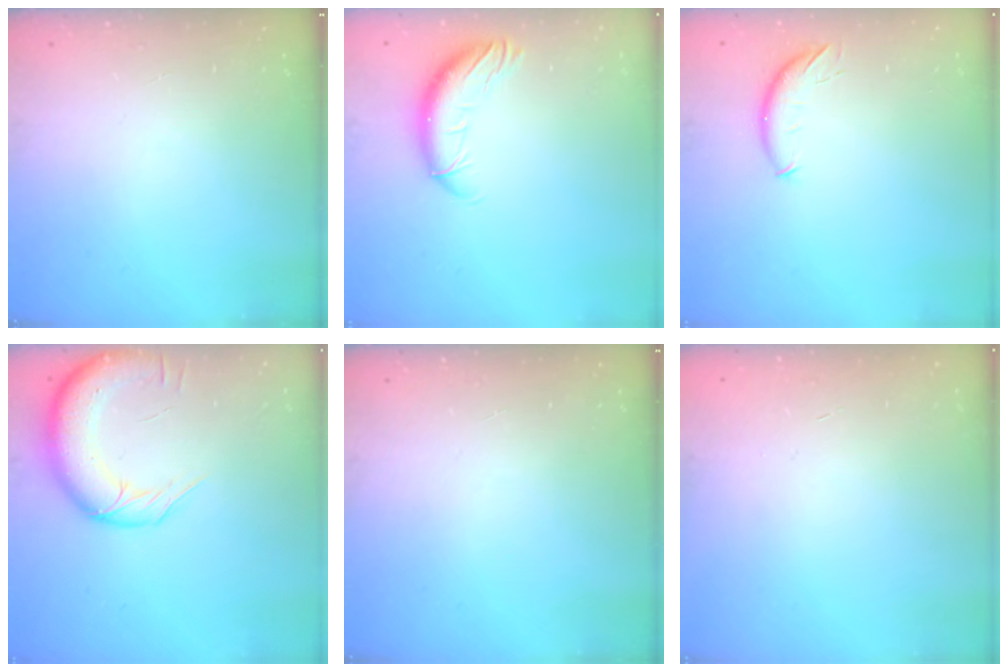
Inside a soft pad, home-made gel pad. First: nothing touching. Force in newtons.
{"total": 10.5, "press": 10.4, "slide": 1.7}
{"total": 7.5, "press": 7.5, "slide": 0.6}
{"total": 13.9, "press": 13.4, "slide": 3.7}
{"total": 0.0}
{"total": 0.6, "press": 0.5, "slide": 0.2}